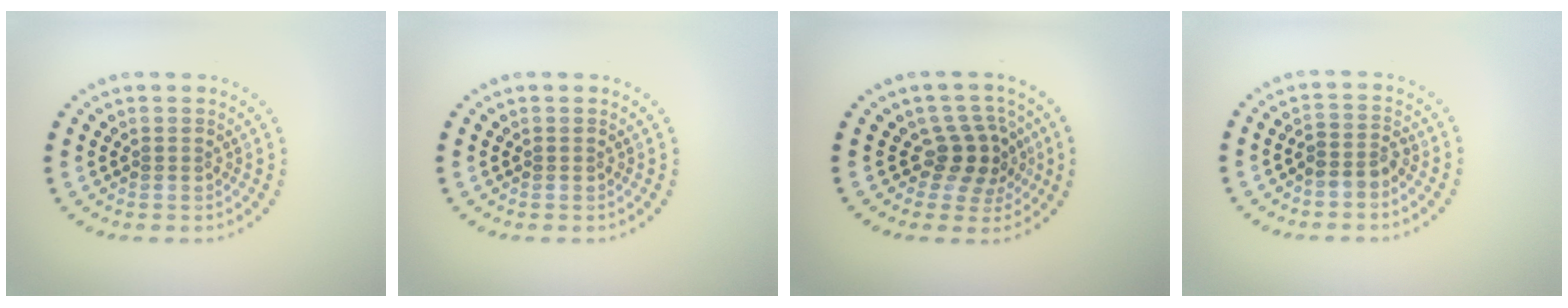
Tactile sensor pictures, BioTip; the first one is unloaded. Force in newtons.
{"total": 0.0}
{"total": 3.5, "press": 2.9, "slide": 2.0}
{"total": 2.0, "press": 1.6, "slide": 1.1}